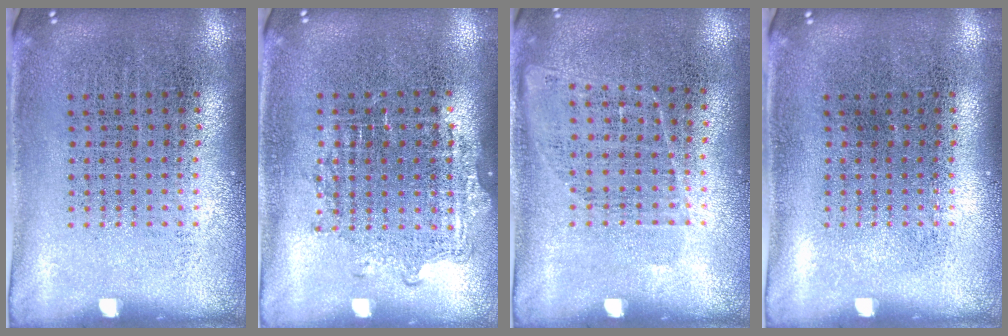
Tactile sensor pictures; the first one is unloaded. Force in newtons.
{"total": 1.1, "press": 1.0, "slide": 0.4}
{"total": 1.0, "press": 0.8, "slide": 0.6}
{"total": 0.0}